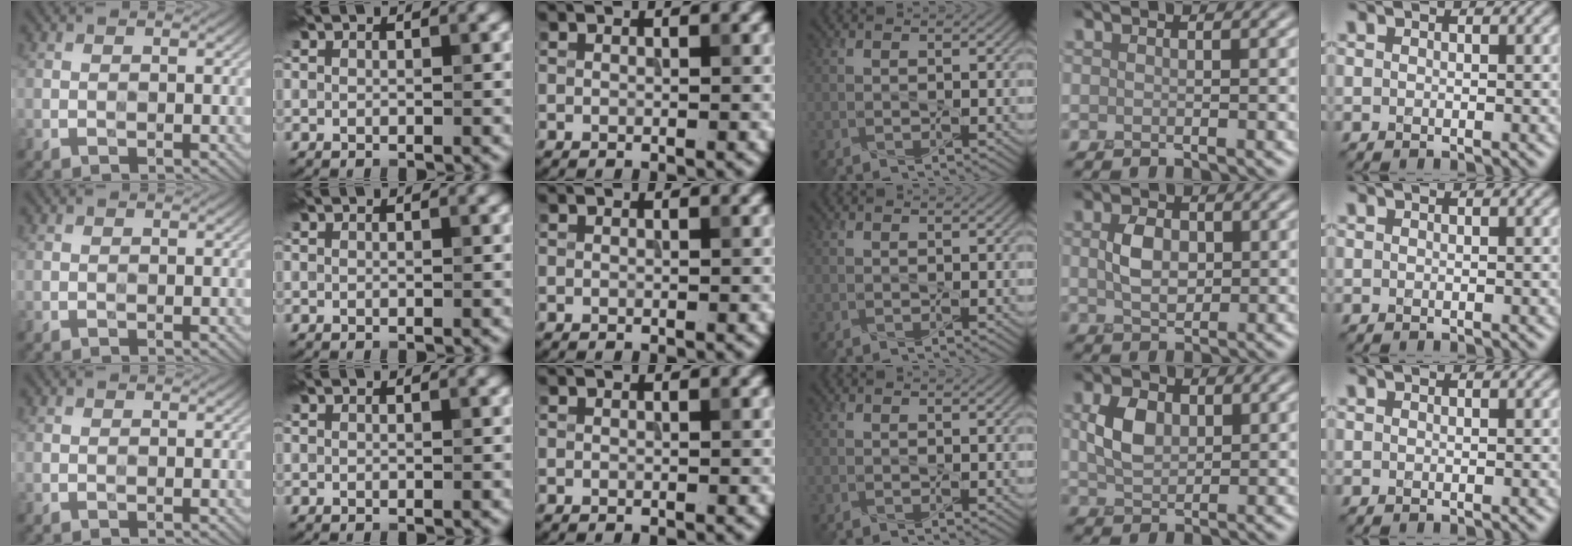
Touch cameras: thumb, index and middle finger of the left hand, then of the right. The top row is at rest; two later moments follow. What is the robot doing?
{"motion": "press", "object": "joystick"}